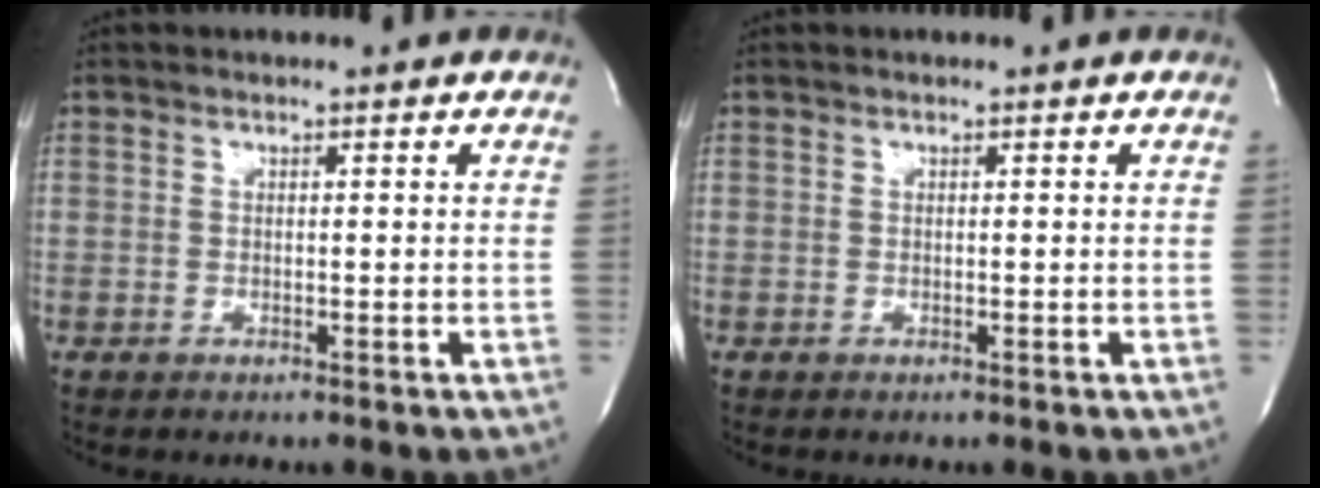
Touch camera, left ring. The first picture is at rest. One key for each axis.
{"total": 0.0}